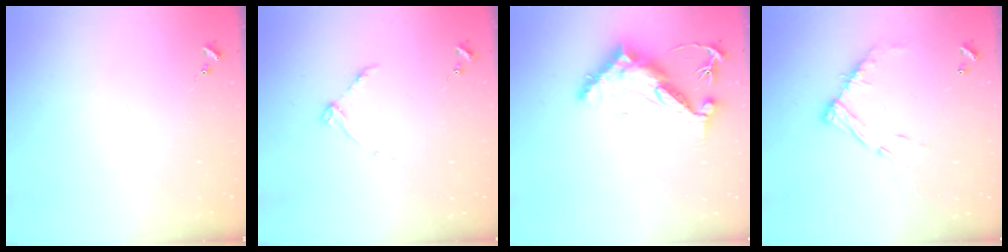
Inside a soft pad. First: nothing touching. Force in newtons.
{"total": 4.0, "press": 4.0, "slide": 0.5}
{"total": 11.4, "press": 11.4, "slide": 0.8}
{"total": 12.1, "press": 12.1, "slide": 1.1}